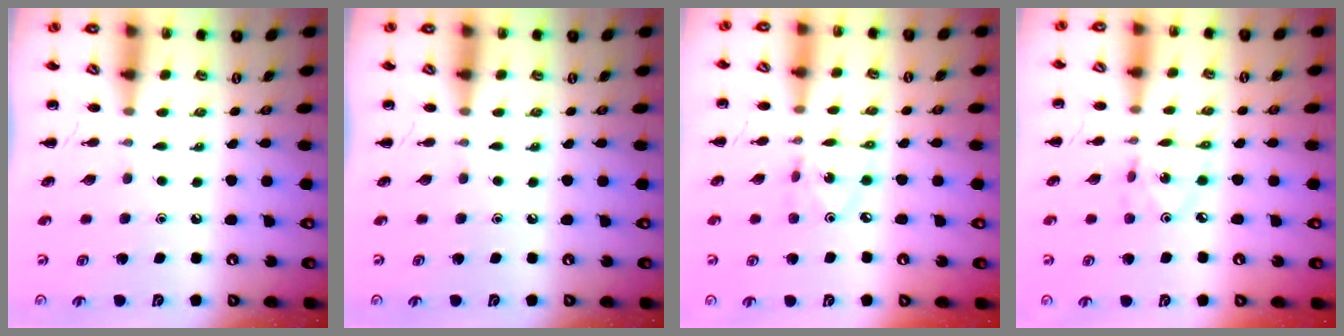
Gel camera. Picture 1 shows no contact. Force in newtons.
{"total": 0.0}
{"total": 2.3, "press": 2.3, "slide": 0.1}
{"total": 2.1, "press": 2.0, "slide": 0.6}